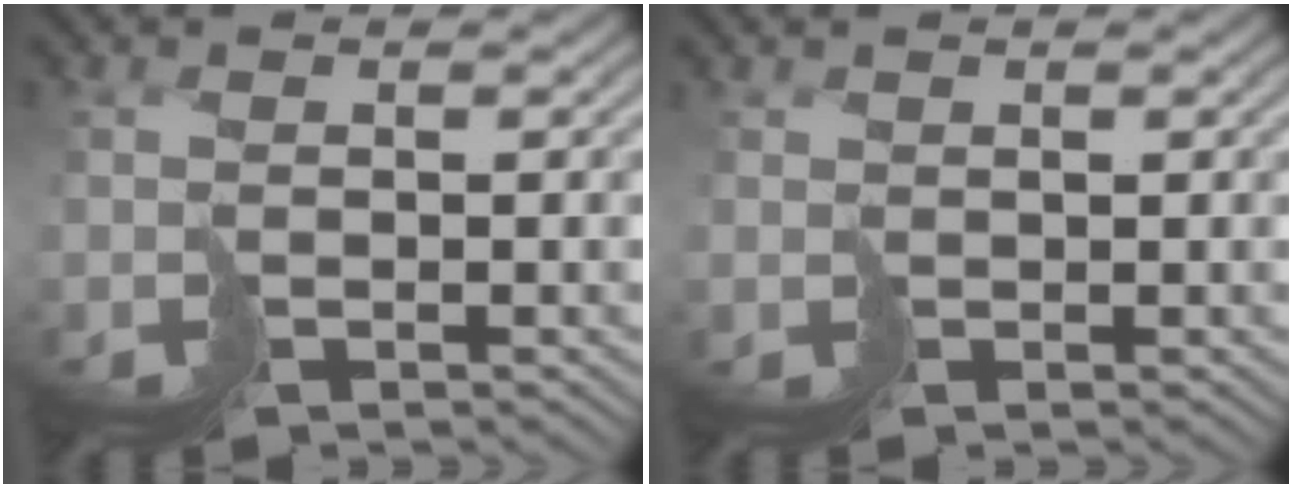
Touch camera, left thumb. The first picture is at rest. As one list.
[{"total": 0.6, "force": [0.2, 0.2, -0.6], "torque": [0.012, 0.000, 0.008]}]